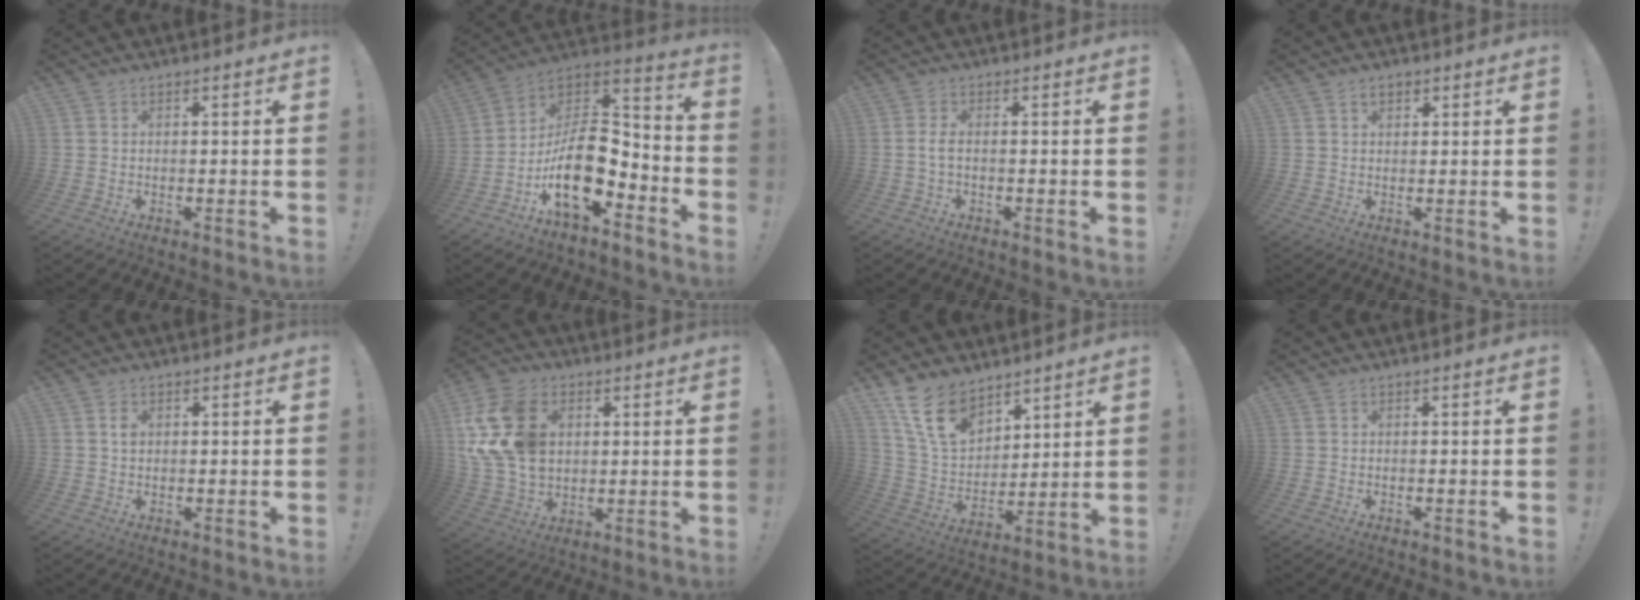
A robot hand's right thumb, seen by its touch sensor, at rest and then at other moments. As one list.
[{"total": 18.5, "force": [-5.9, 10.1, 14.3], "torque": [-0.253, 0.028, -0.091]}, {"total": 2.6, "force": [-0.4, 0.5, 2.5], "torque": [-0.053, 0.000, -0.010]}, {"total": 2.1, "force": [1.2, 1.3, 1.2], "torque": [-0.018, 0.001, 0.020]}, {"total": 1.5, "force": [0.3, 1.2, 0.9], "torque": [-0.011, 0.000, 0.004]}, {"total": 19.3, "force": [4.8, 14.4, 11.9], "torque": [-0.229, -0.012, 0.094]}, {"total": 15.0, "force": [10.4, 8.3, 6.8], "torque": [-0.130, -0.057, 0.202]}, {"total": 0.0}]